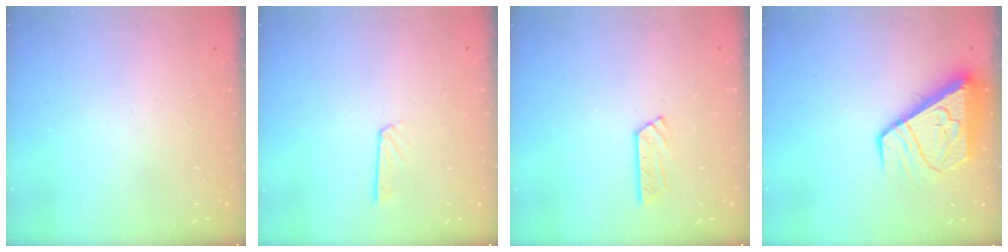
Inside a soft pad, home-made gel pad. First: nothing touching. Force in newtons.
{"total": 4.2, "press": 4.2, "slide": 0.3}
{"total": 6.2, "press": 6.2, "slide": 0.2}
{"total": 9.5, "press": 9.4, "slide": 1.1}